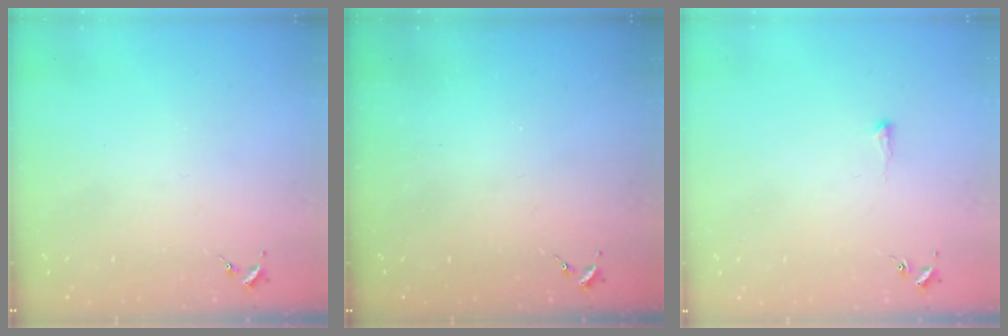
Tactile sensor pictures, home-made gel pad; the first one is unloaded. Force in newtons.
{"total": 0.0}
{"total": 2.9, "press": 2.8, "slide": 0.5}